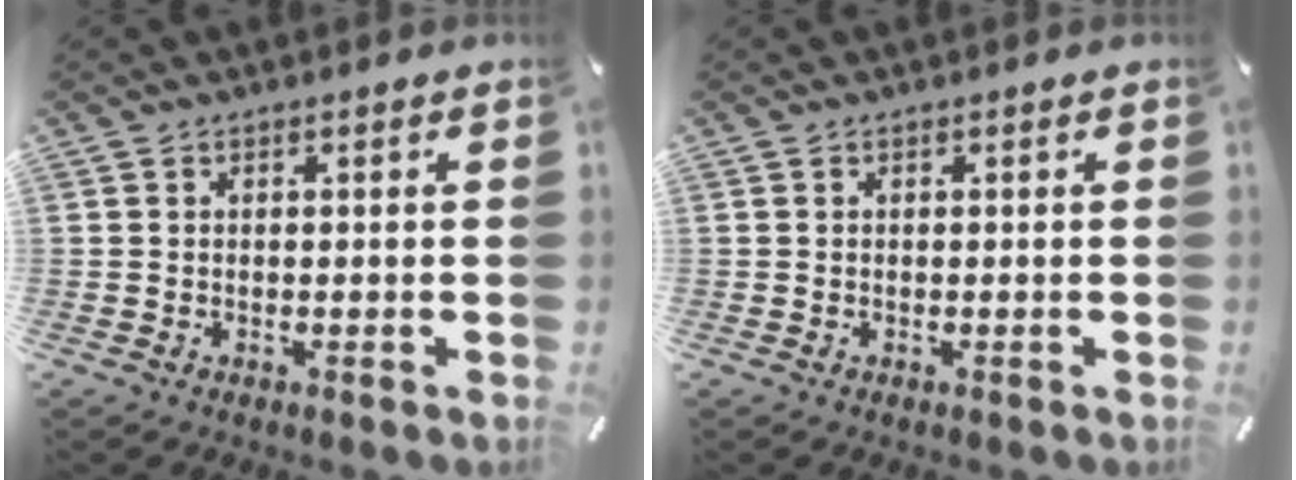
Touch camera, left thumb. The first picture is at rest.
{"total": 0.0}